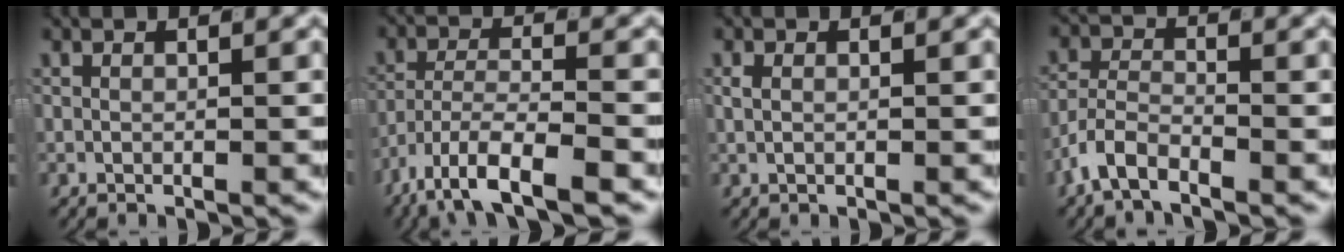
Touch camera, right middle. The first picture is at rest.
{"total": 7.0, "force": [-4.8, 2.1, 4.7], "torque": [-0.088, -0.016, -0.076]}
{"total": 0.6, "force": [0.2, 0.1, 0.5], "torque": [-0.011, -0.002, 0.006]}
{"total": 3.7, "force": [-2.6, 1.9, 1.9], "torque": [-0.037, -0.003, -0.054]}